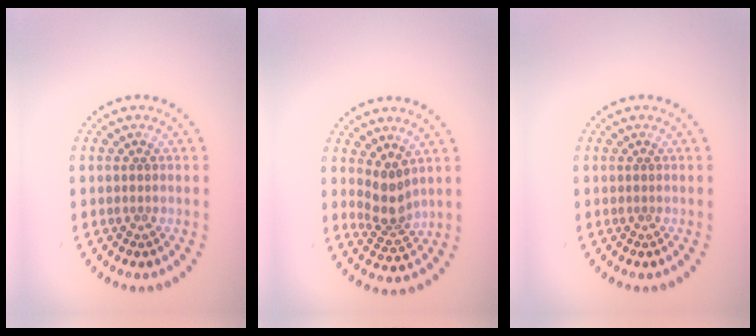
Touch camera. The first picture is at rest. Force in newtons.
{"total": 2.7, "press": 2.0, "slide": 1.8}
{"total": 0.0}